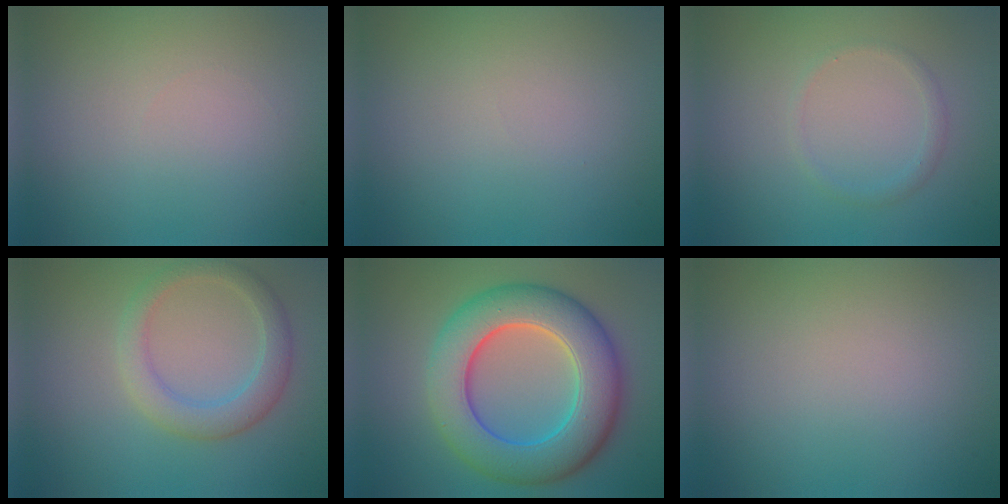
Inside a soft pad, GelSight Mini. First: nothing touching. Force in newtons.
{"total": 0.0}
{"total": 0.9, "press": 0.9, "slide": 0.1}
{"total": 3.4, "press": 3.4, "slide": 0.4}
{"total": 10.3, "press": 10.3, "slide": 0.3}
{"total": 0.0}